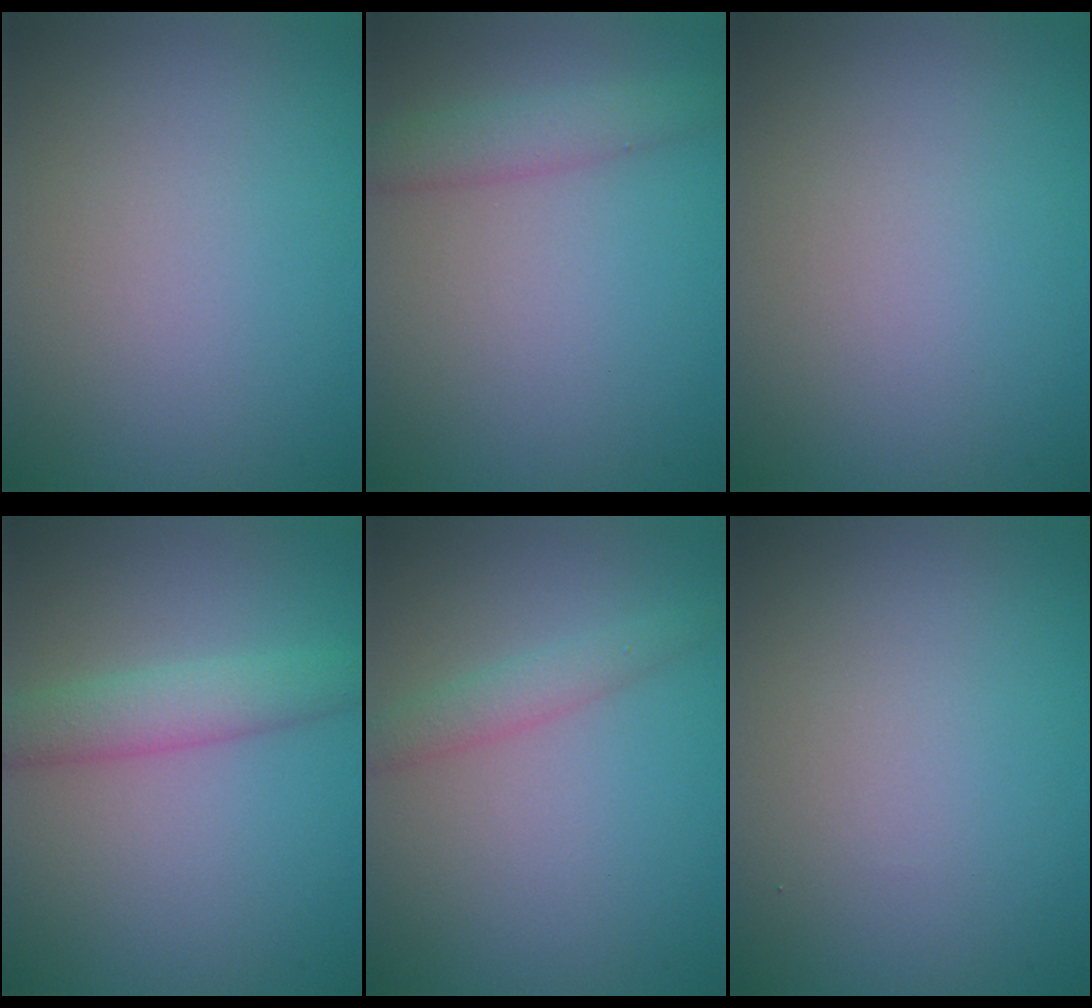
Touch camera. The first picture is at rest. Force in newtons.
{"total": 2.5, "press": 2.5, "slide": 0.1}
{"total": 0.0}
{"total": 3.3, "press": 3.3, "slide": 0.0}
{"total": 1.9, "press": 1.9, "slide": 0.0}
{"total": 0.0}